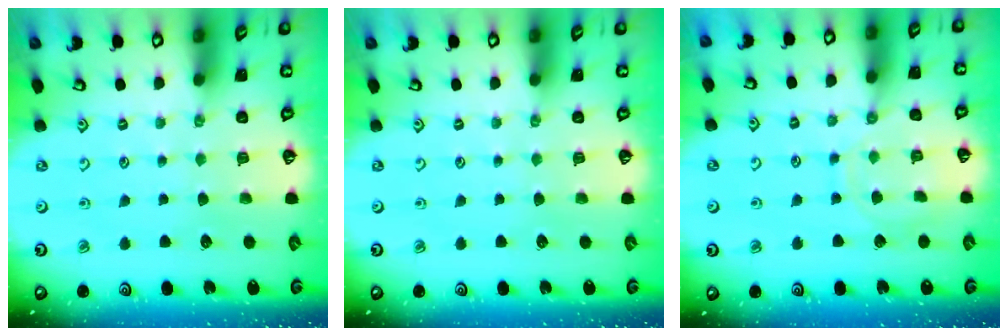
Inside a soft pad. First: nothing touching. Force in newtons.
{"total": 0.0}
{"total": 8.9, "press": 8.9, "slide": 0.8}